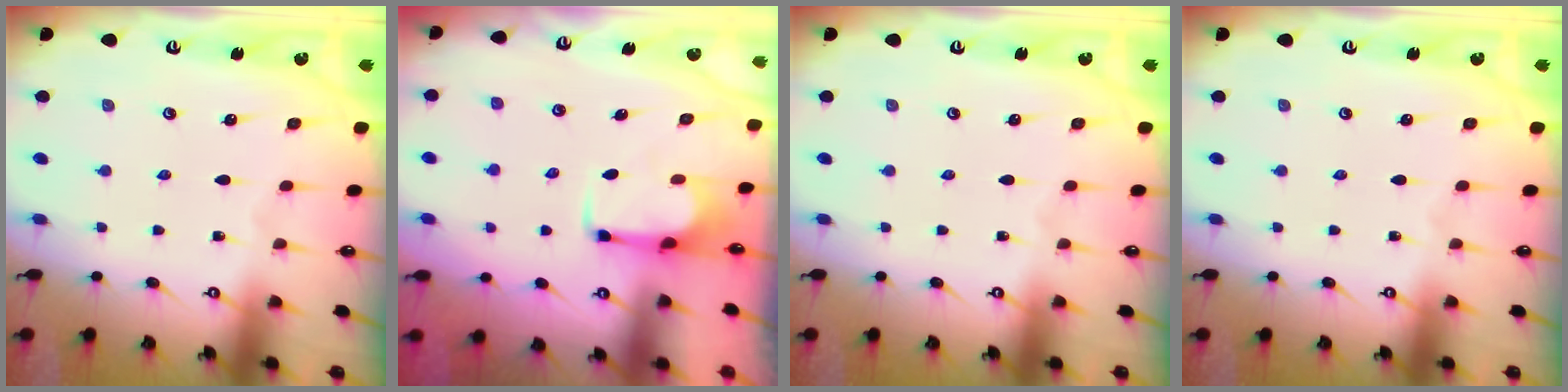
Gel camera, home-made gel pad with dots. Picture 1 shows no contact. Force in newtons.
{"total": 2.8, "press": 2.5, "slide": 1.1}
{"total": 0.0}
{"total": 0.0}